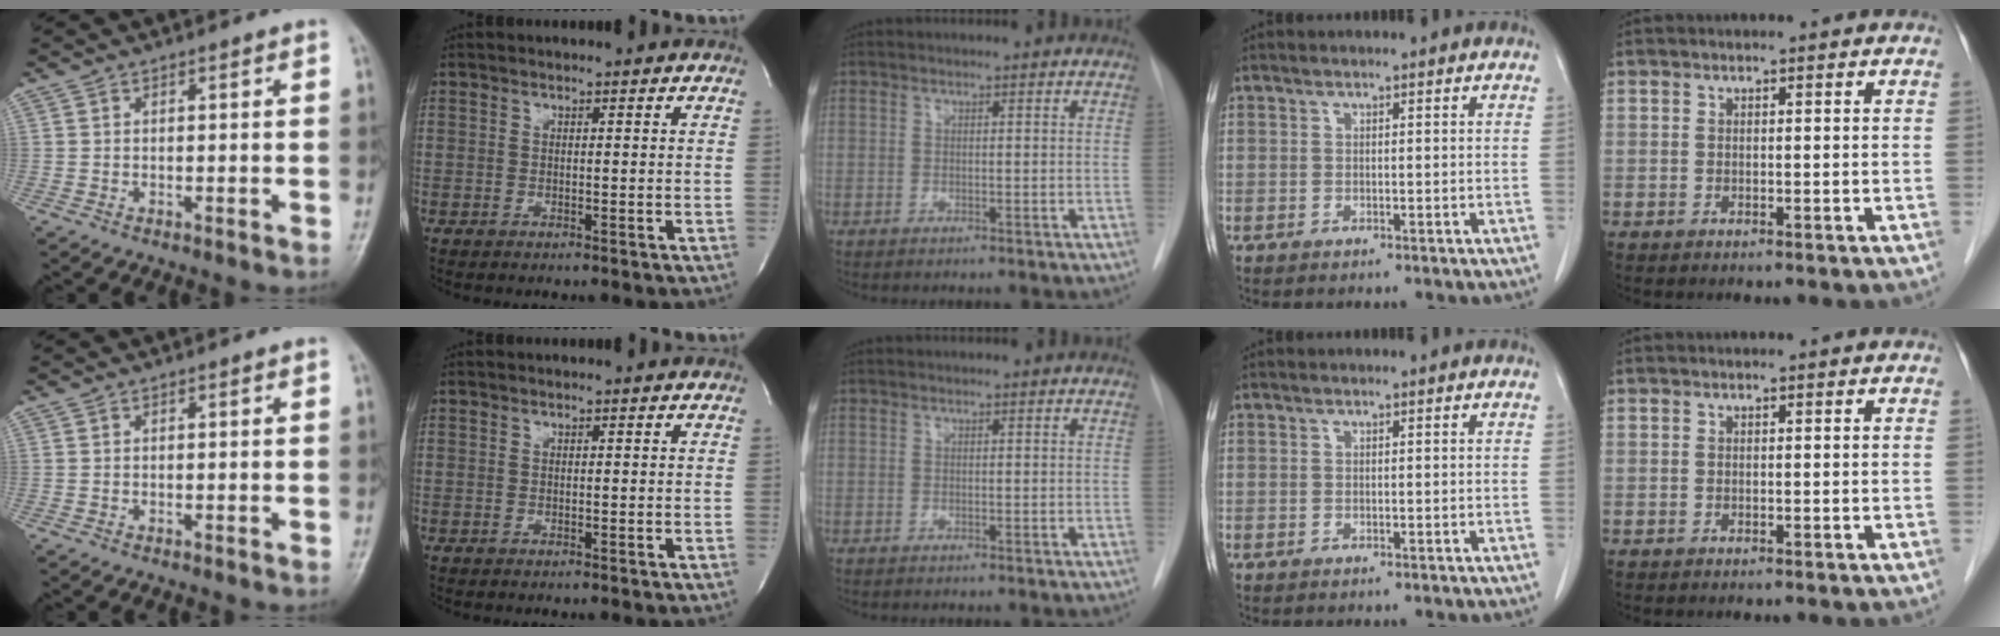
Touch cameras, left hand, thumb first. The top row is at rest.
{}